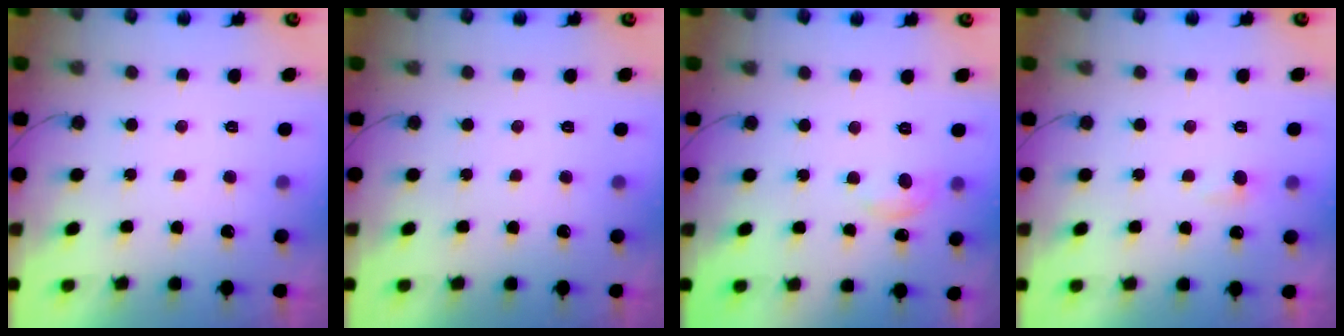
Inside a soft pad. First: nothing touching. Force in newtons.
{"total": 0.0}
{"total": 6.2, "press": 6.2, "slide": 0.5}
{"total": 3.9, "press": 3.9, "slide": 0.4}